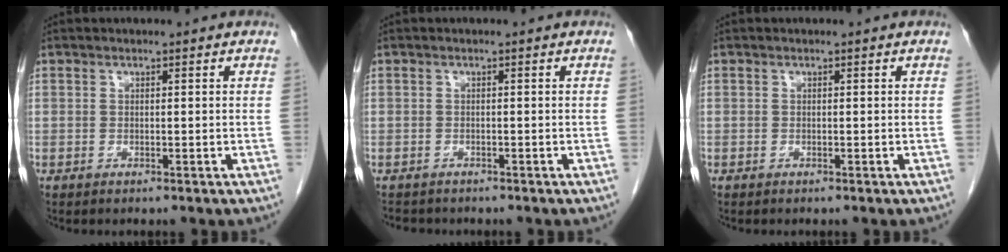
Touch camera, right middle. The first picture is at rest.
{"total": 2.7, "force": [-2.4, 1.2, 0.5], "torque": [-0.011, -0.003, -0.034]}
{"total": 0.0}